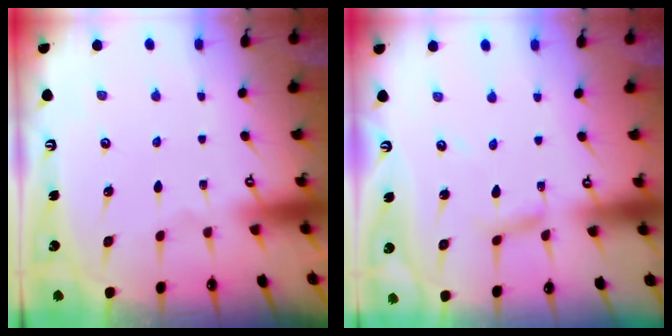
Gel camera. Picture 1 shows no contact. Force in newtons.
{"total": 4.8, "press": 4.8, "slide": 0.4}